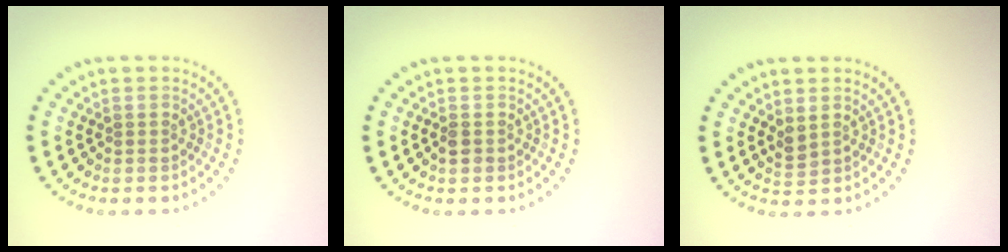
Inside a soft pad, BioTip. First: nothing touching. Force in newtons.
{"total": 1.2, "press": 1.1, "slide": 0.4}
{"total": 1.1, "press": 1.0, "slide": 0.5}